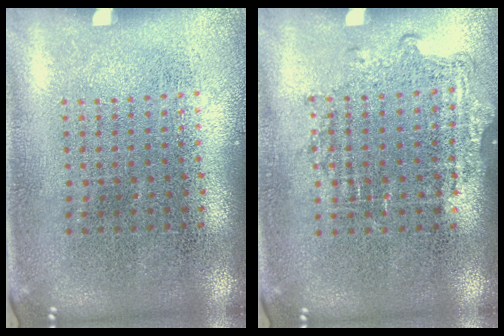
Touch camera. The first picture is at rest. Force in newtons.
{"total": 1.1, "press": 1.0, "slide": 0.4}